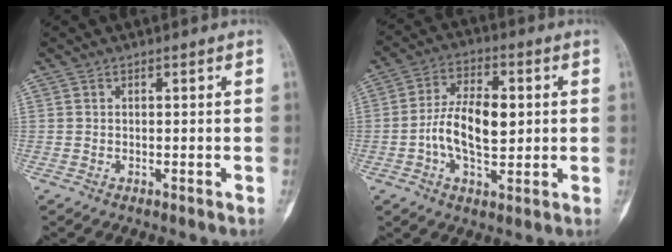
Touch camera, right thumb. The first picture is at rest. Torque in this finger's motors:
{"motor_torque": [1.15, 1.16, 0.54, -0.53, 0.09]}